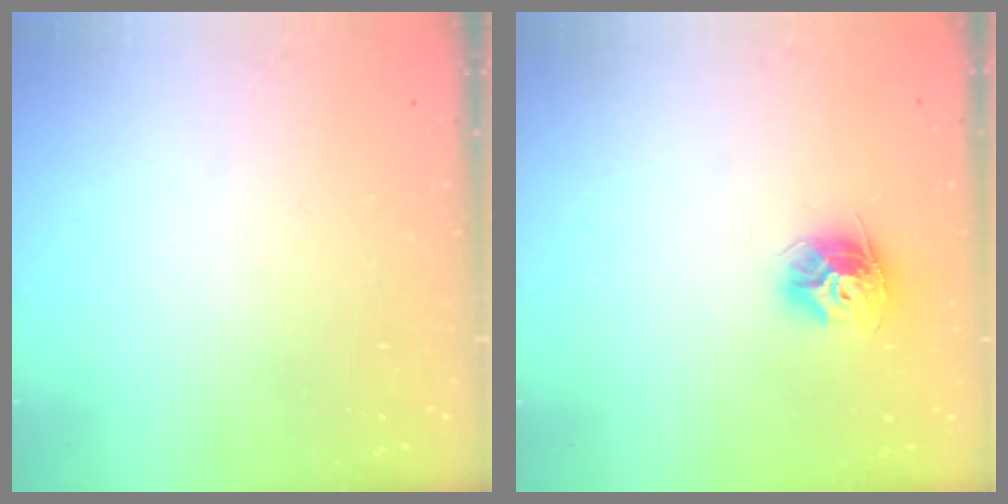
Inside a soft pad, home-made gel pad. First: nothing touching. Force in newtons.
{"total": 9.9, "press": 9.9, "slide": 0.5}